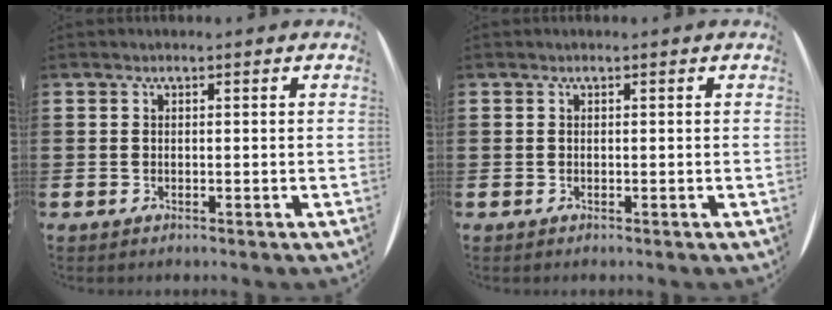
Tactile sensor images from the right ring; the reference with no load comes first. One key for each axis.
{"total": 0.0}